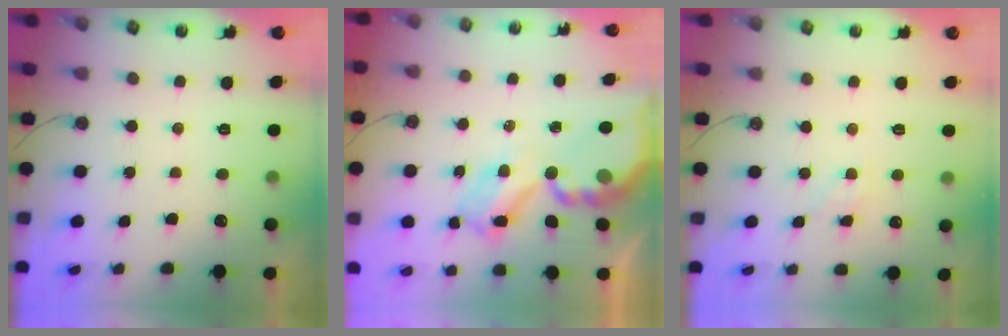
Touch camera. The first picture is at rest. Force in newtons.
{"total": 9.7, "press": 9.6, "slide": 0.6}
{"total": 1.6, "press": 1.6, "slide": 0.3}